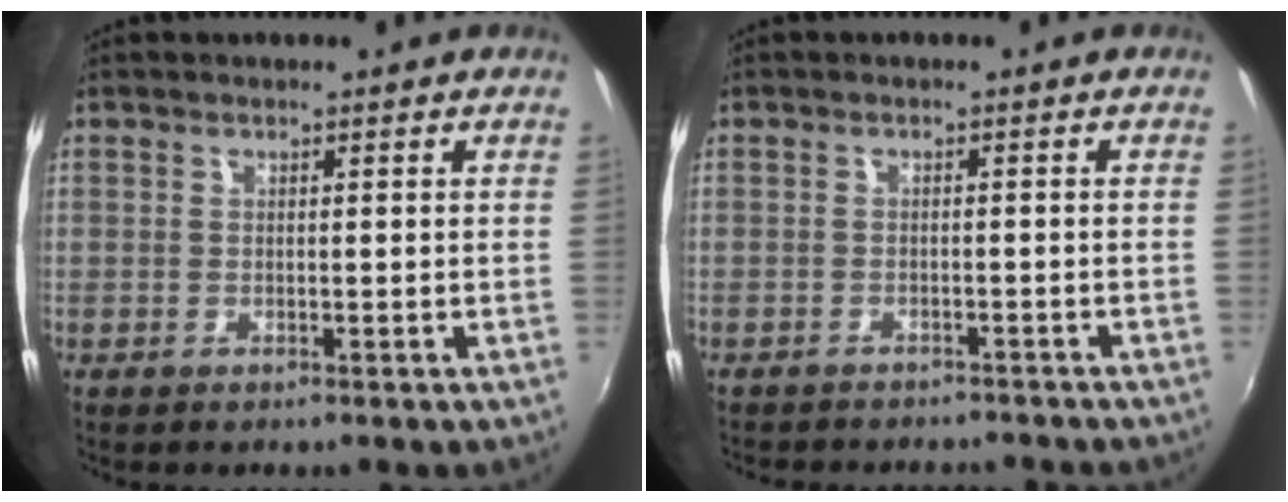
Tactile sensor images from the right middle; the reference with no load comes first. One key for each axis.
{"total": 7.1, "fx": -6.5, "fy": 2.0, "fz": 2.2, "tx": -0.057, "ty": -0.014, "tz": -0.090}